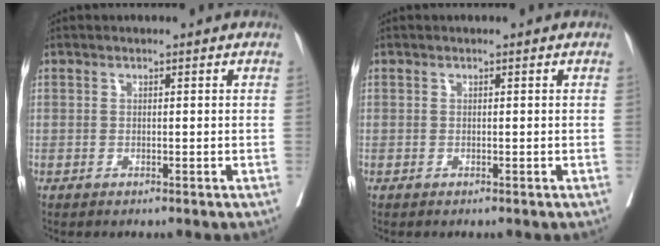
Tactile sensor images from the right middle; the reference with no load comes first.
{"total": 0.0}